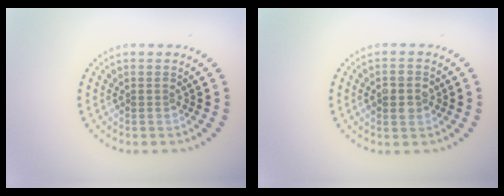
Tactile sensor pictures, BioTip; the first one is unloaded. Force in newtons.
{"total": 2.8, "press": 2.8, "slide": 0.2}